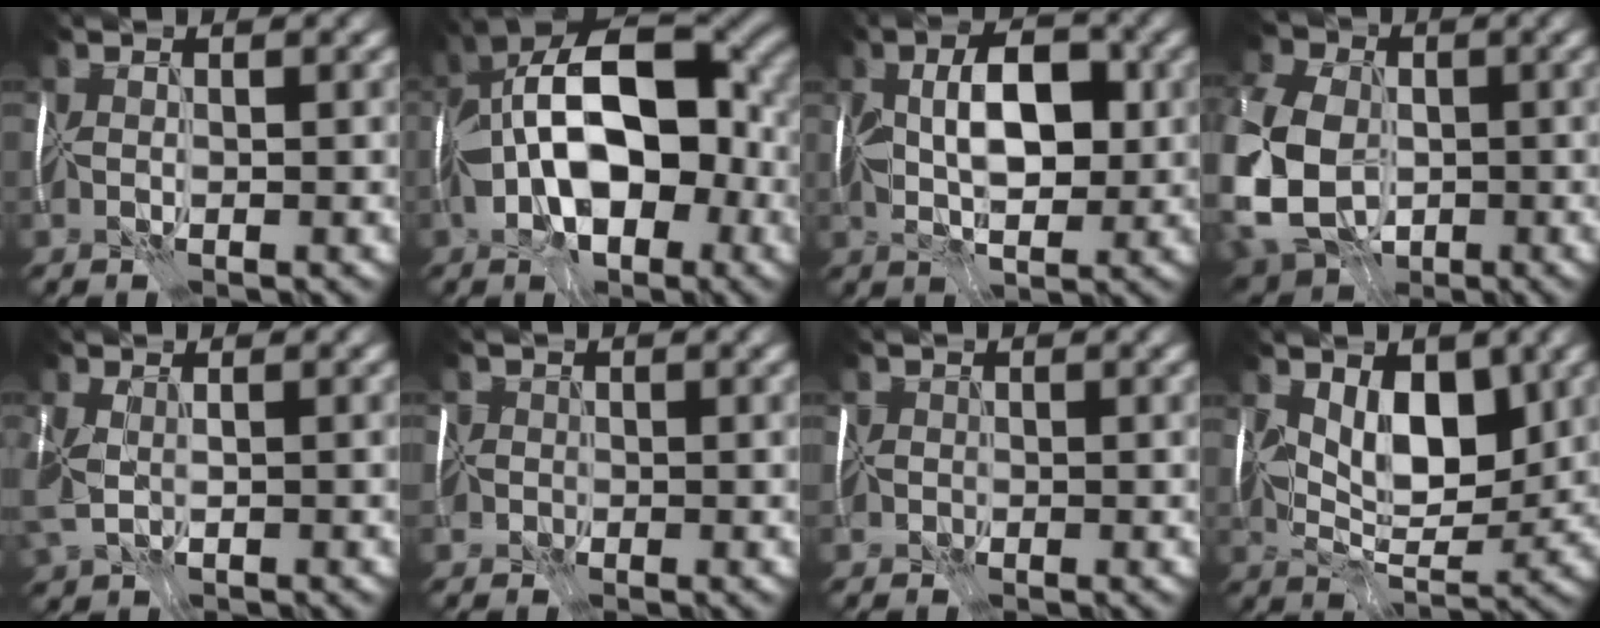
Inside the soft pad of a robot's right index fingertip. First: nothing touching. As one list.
[{"total": 15.2, "force": [-0.9, 8.0, 12.9], "torque": [-0.200, 0.021, -0.023]}, {"total": 6.2, "force": [0.9, 3.1, 5.3], "torque": [-0.086, 0.007, 0.015]}, {"total": 14.5, "force": [-2.6, 11.0, 9.1], "torque": [-0.202, -0.010, -0.060]}, {"total": 4.6, "force": [-1.0, 2.9, 3.4], "torque": [-0.084, -0.014, -0.014]}, {"total": 2.6, "force": [-0.5, 2.5, 0.6], "torque": [0.002, 0.016, -0.024]}, {"total": 1.1, "force": [-0.2, 1.0, -0.1], "torque": [0.012, 0.002, -0.006]}, {"total": 5.9, "force": [1.7, 3.3, 4.5], "torque": [-0.071, -0.012, 0.033]}]